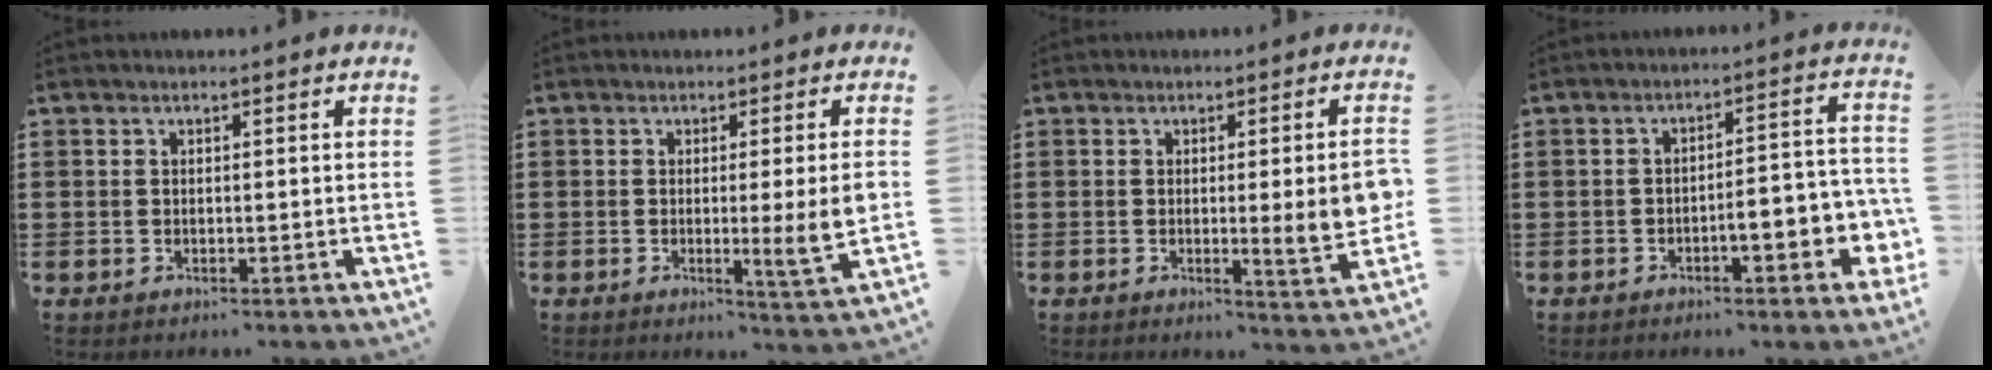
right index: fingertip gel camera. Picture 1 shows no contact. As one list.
[{"total": 6.1, "force": [-0.2, -0.1, 6.1], "torque": [-0.089, -0.023, -0.006]}, {"total": 6.7, "force": [0.0, 0.7, 6.6], "torque": [-0.089, -0.018, -0.003]}, {"total": 5.2, "force": [-2.5, 1.3, 4.4], "torque": [-0.065, -0.006, -0.047]}]